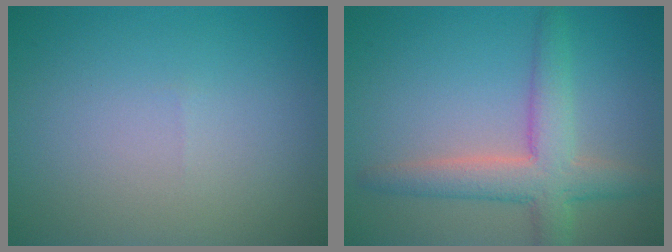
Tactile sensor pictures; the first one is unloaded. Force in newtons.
{"total": 5.1, "press": 5.1, "slide": 0.3}